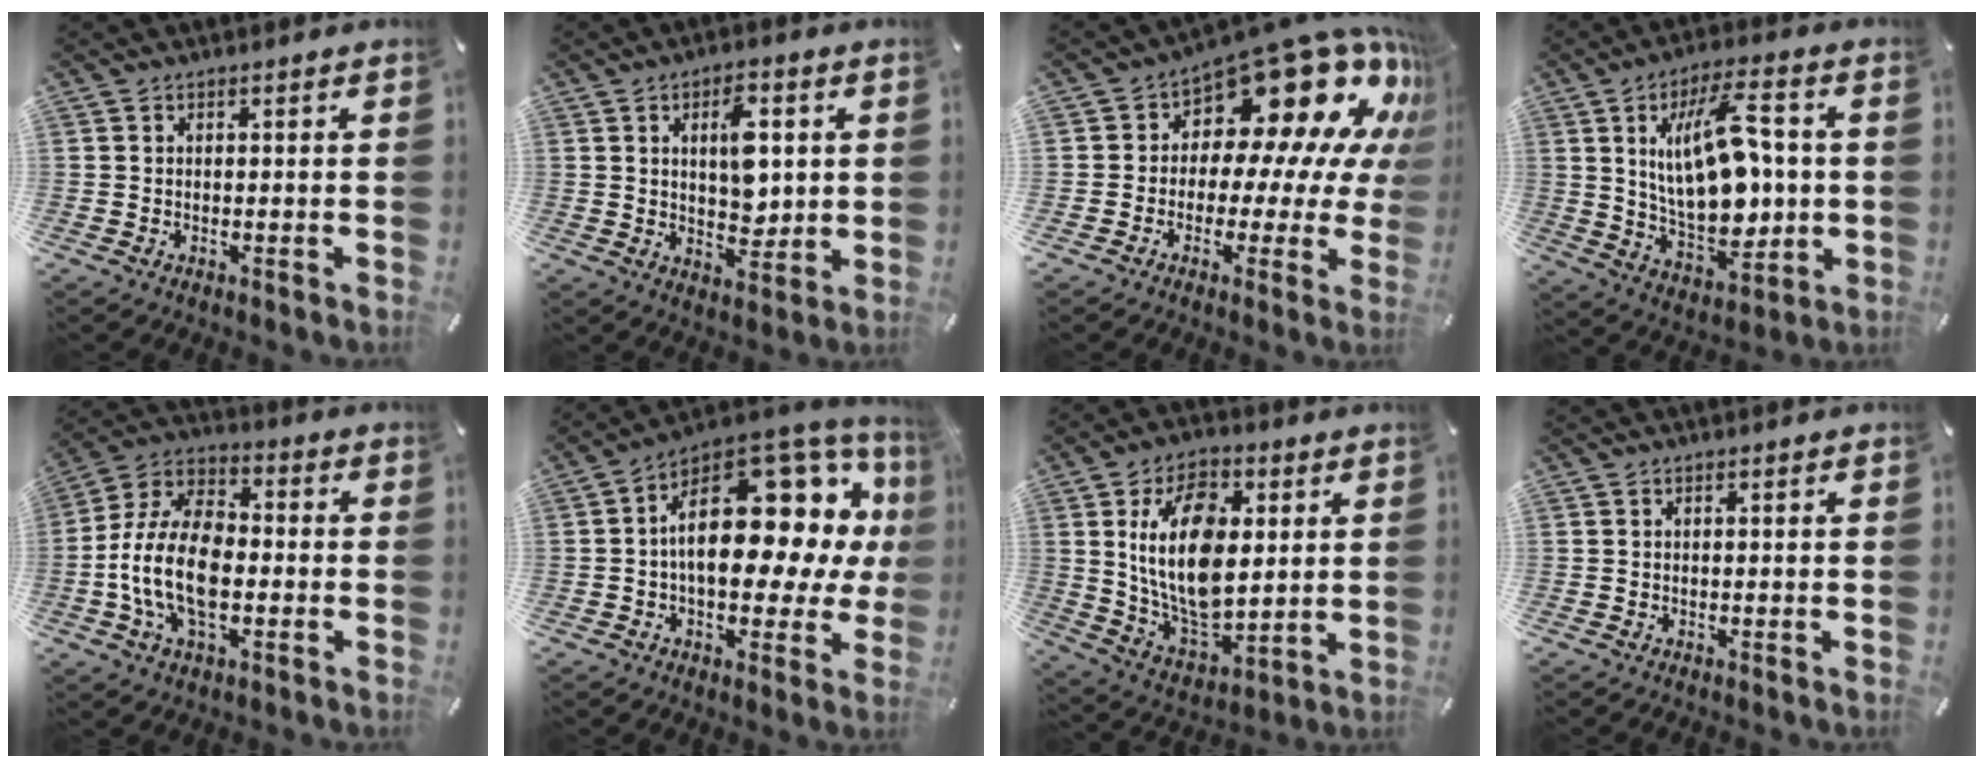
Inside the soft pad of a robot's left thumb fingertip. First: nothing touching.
{"total": 9.3, "force": [2.2, 5.8, 6.9], "torque": [-0.085, -0.006, 0.031]}
{"total": 17.7, "force": [10.4, 9.3, 10.8], "torque": [-0.161, -0.092, 0.177]}
{"total": 20.1, "force": [2.8, 10.6, 16.8], "torque": [-0.296, -0.005, 0.043]}
{"total": 14.6, "force": [-3.8, 8.8, 11.0], "torque": [-0.241, 0.007, -0.072]}
{"total": 22.3, "force": [5.3, 12.8, 17.4], "torque": [-0.225, -0.053, 0.100]}
{"total": 18.1, "force": [3.8, 11.3, 13.6], "torque": [-0.278, -0.010, 0.064]}
{"total": 0.0}